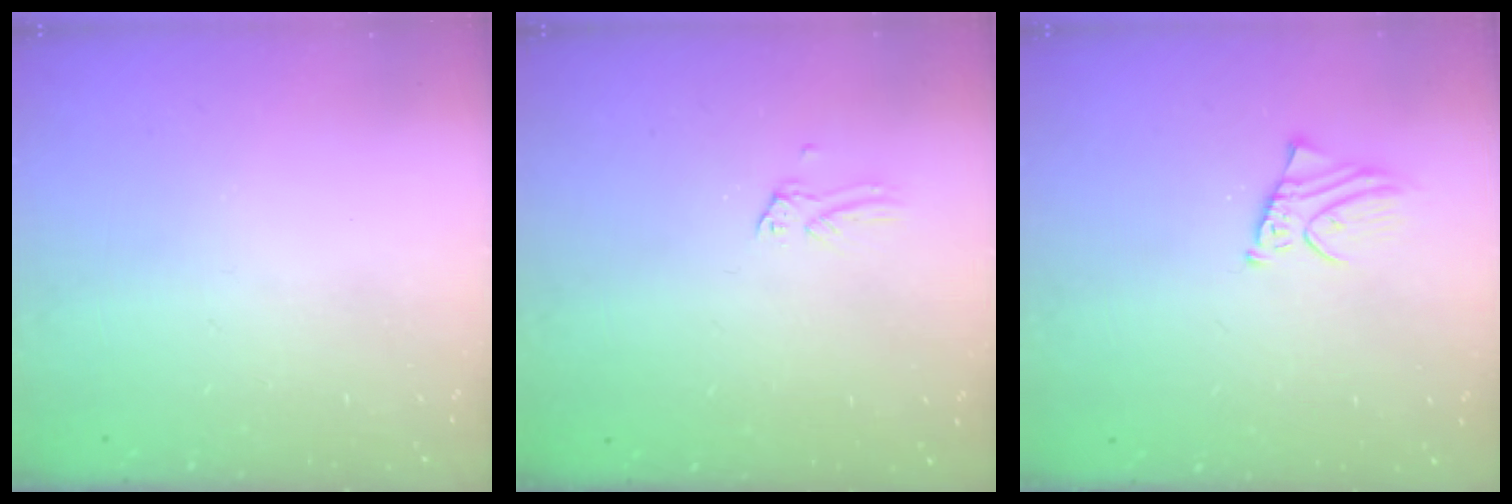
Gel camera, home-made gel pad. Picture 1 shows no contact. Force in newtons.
{"total": 0.0}
{"total": 2.4, "press": 2.4, "slide": 0.2}